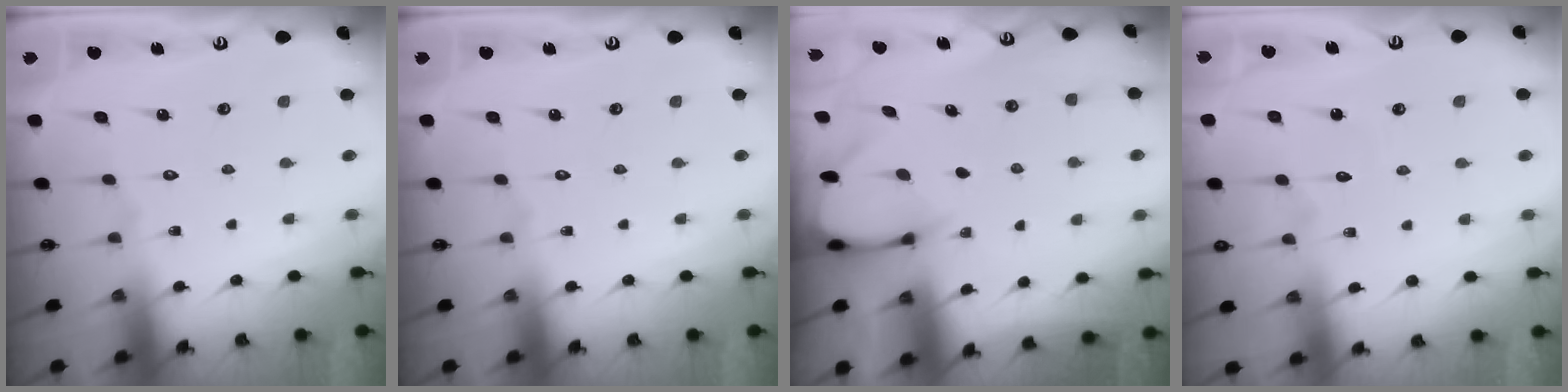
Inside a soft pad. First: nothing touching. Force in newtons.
{"total": 0.0}
{"total": 2.4, "press": 2.4, "slide": 0.3}
{"total": 3.3, "press": 3.3, "slide": 0.2}